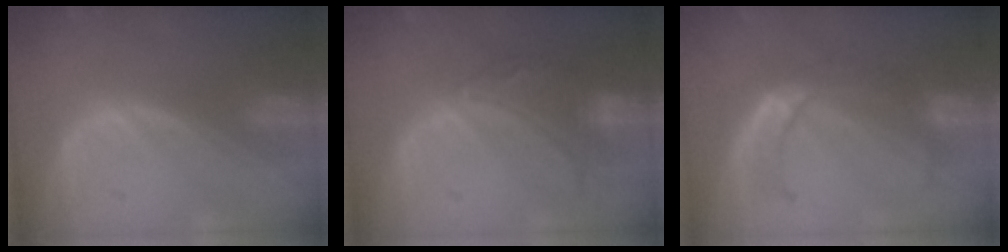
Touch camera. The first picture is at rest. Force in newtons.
{"total": 6.8, "press": 6.8, "slide": 0.2}
{"total": 7.8, "press": 6.7, "slide": 4.0}